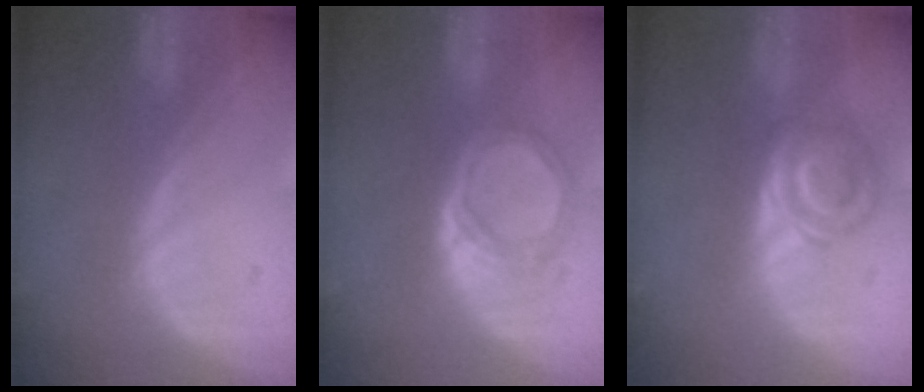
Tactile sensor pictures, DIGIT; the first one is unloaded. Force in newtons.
{"total": 5.6, "press": 5.0, "slide": 2.5}
{"total": 6.1, "press": 5.6, "slide": 2.5}